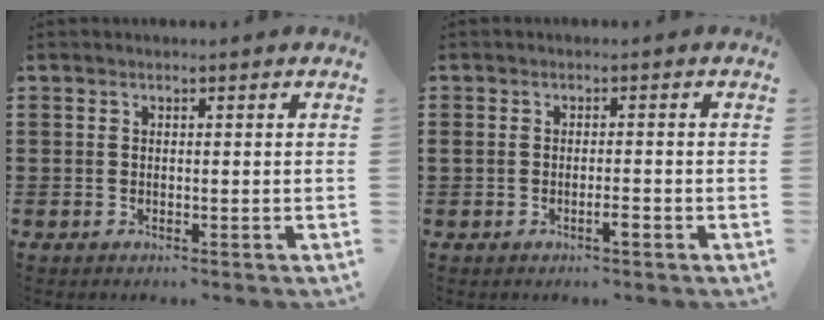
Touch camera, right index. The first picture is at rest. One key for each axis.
{"total": 1.5, "fx": -0.9, "fy": 0.2, "fz": 1.2, "tx": -0.021, "ty": 0.001, "tz": -0.016}